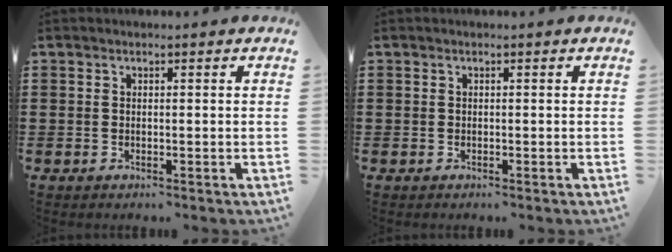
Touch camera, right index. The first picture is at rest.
{"total": 0.0}